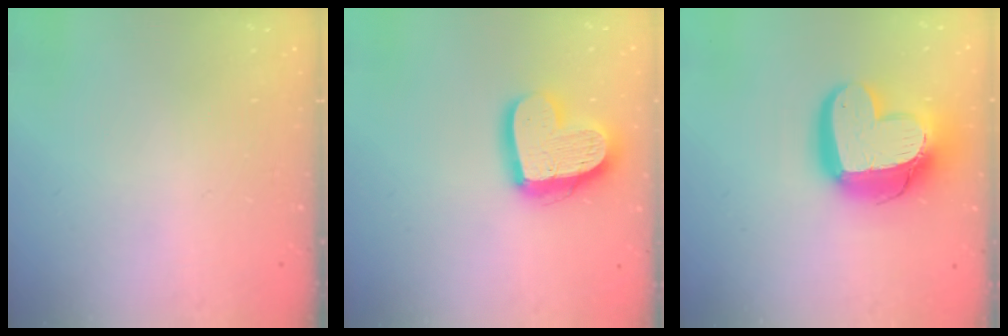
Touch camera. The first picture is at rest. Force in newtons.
{"total": 17.2, "press": 17.2, "slide": 1.4}
{"total": 21.9, "press": 21.8, "slide": 2.2}